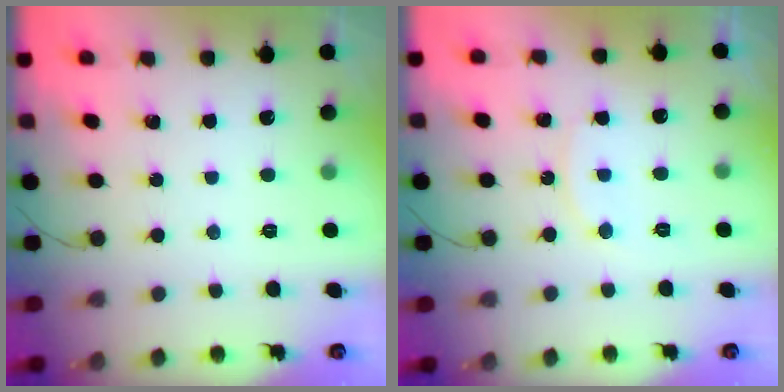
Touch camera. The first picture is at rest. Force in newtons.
{"total": 7.7, "press": 7.7, "slide": 0.5}